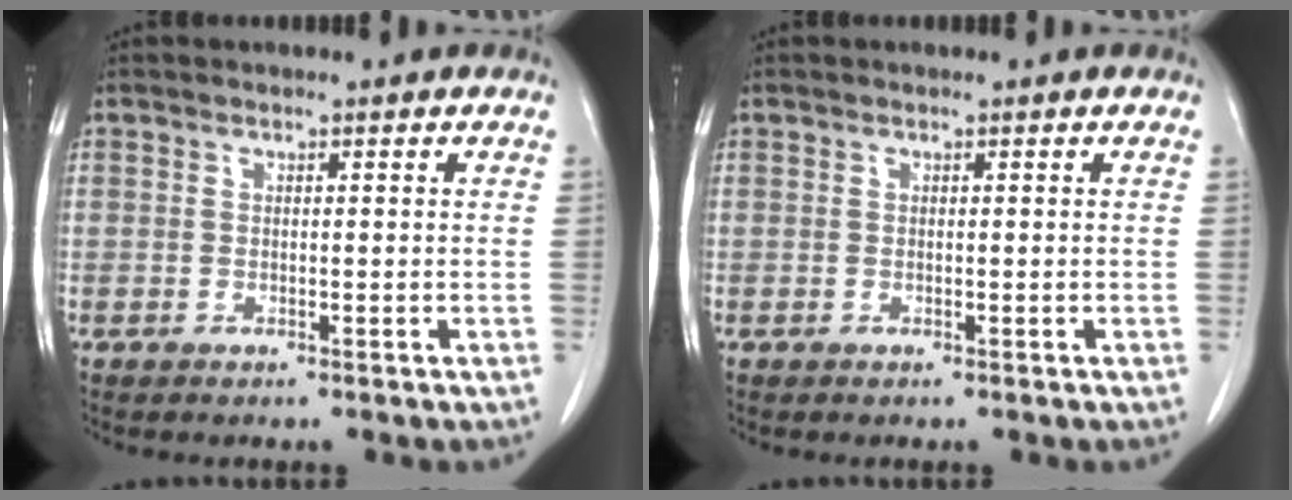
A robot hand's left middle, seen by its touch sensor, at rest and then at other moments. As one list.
[{"total": 0.0}]